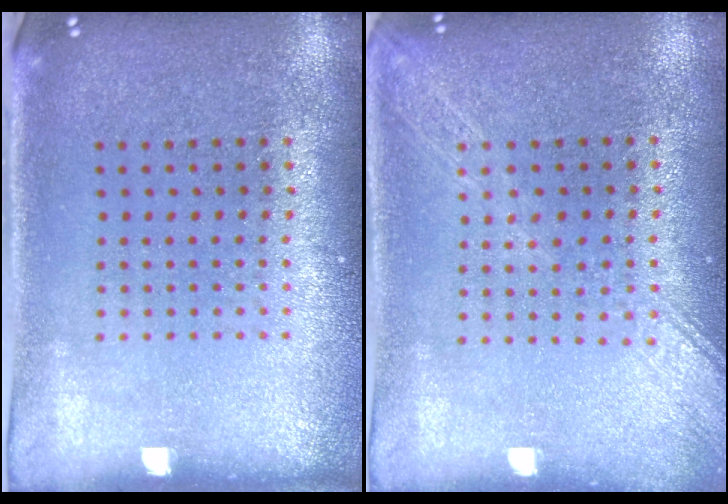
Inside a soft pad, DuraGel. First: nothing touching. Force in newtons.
{"total": 1.6, "press": 1.6, "slide": 0.3}